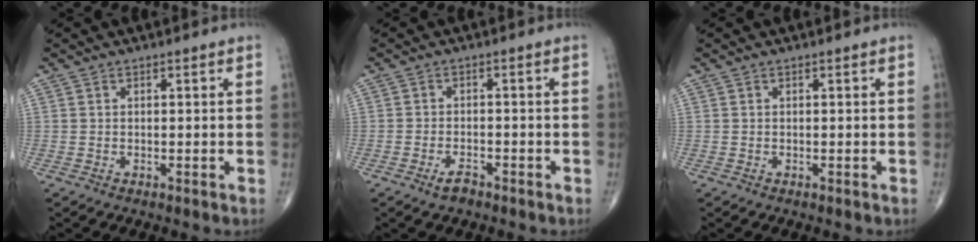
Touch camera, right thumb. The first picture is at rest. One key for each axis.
{"total": 2.7, "fx": -1.9, "fy": 1.2, "fz": 1.5, "tx": -0.031, "ty": 0.007, "tz": -0.034}
{"total": 0.0}